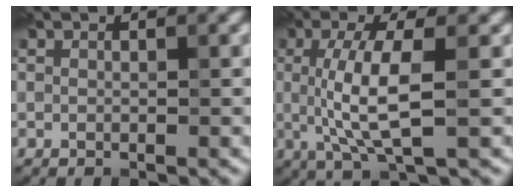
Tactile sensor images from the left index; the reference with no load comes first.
{"total": 5.6, "force": [0.2, 1.5, 5.4], "torque": [-0.115, -0.003, 0.004]}